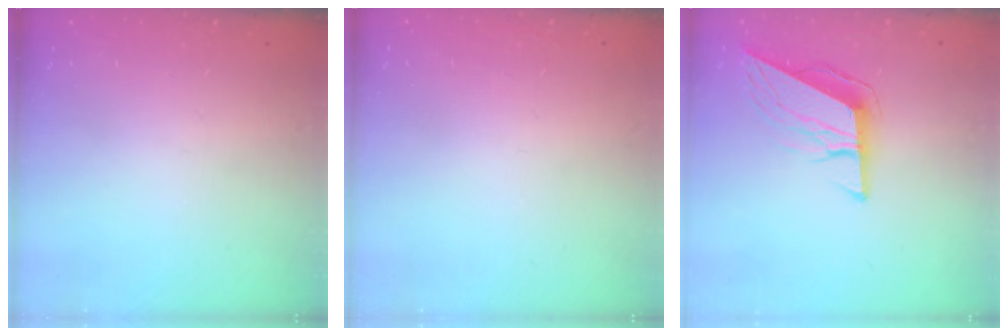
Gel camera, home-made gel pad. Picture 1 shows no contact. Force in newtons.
{"total": 1.5, "press": 1.5, "slide": 0.1}
{"total": 10.5, "press": 10.2, "slide": 2.4}